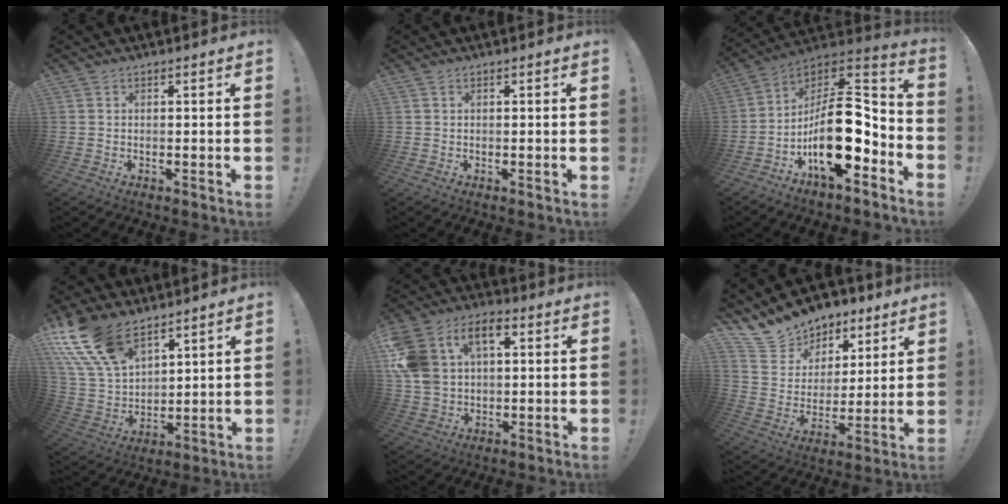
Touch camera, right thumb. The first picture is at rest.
{"total": 0.0}
{"total": 21.2, "force": [-5.1, 10.3, 17.8], "torque": [-0.304, 0.023, -0.076]}
{"total": 18.3, "force": [12.2, 9.5, 9.8], "torque": [-0.220, -0.076, 0.230]}
{"total": 15.8, "force": [5.2, 10.9, 10.1], "torque": [-0.212, -0.011, 0.095]}
{"total": 12.9, "force": [10.7, 7.1, 1.5], "torque": [-0.042, -0.089, 0.203]}